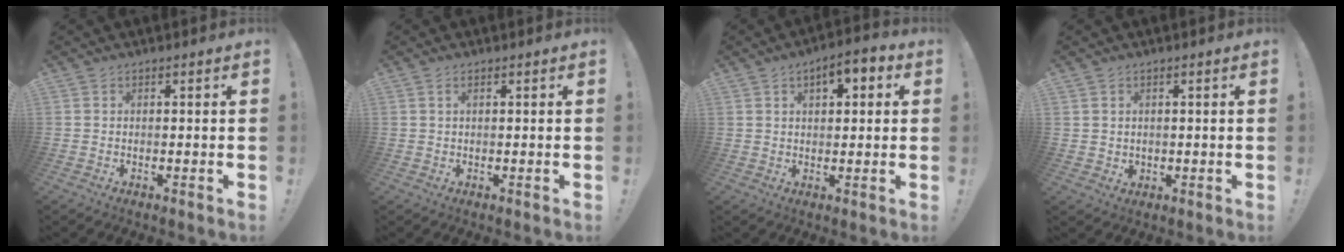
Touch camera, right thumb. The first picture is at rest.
{"total": 1.3, "force": [0.5, 0.4, 1.1], "torque": [-0.018, -0.001, 0.008]}
{"total": 6.2, "force": [2.3, 3.4, 4.6], "torque": [-0.057, -0.005, 0.036]}
{"total": 2.5, "force": [1.4, 2.0, 0.4], "torque": [0.002, -0.012, 0.025]}